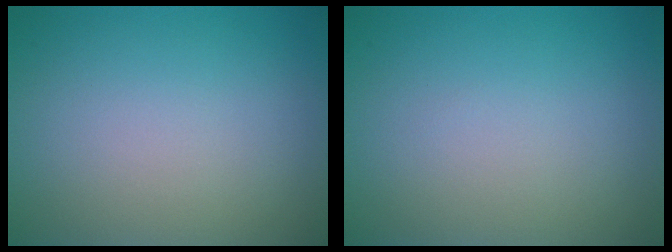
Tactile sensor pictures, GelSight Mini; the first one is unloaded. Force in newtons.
{"total": 0.0}